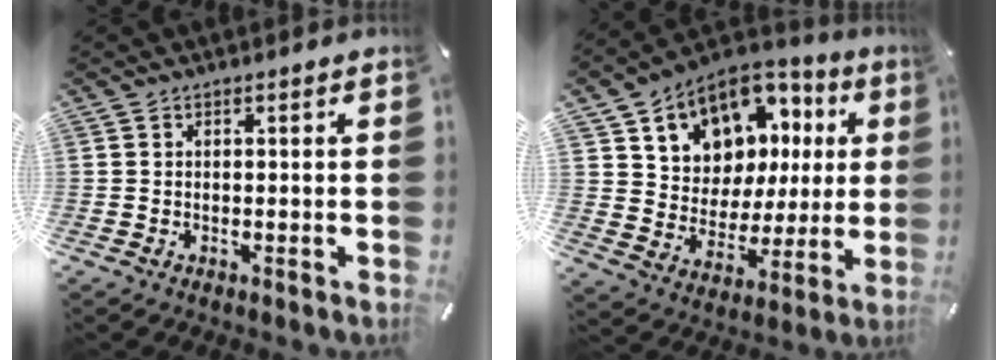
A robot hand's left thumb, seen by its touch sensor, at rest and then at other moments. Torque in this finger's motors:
{"motor_torque": [1.45, 1.39, 1.83, -0.94, 0.18]}